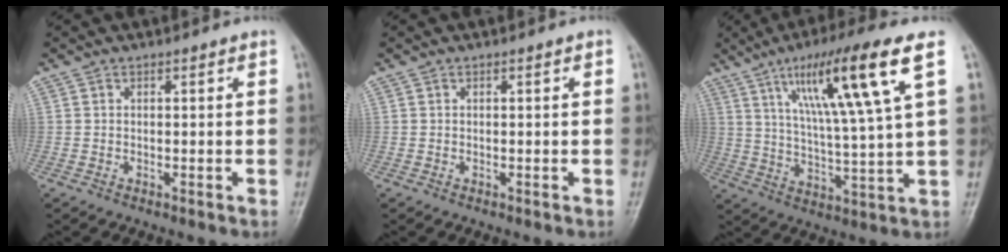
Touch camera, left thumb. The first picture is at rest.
{"total": 0.0}
{"total": 17.0, "force": [7.4, 1.2, 15.2], "torque": [-0.264, -0.021, 0.126]}